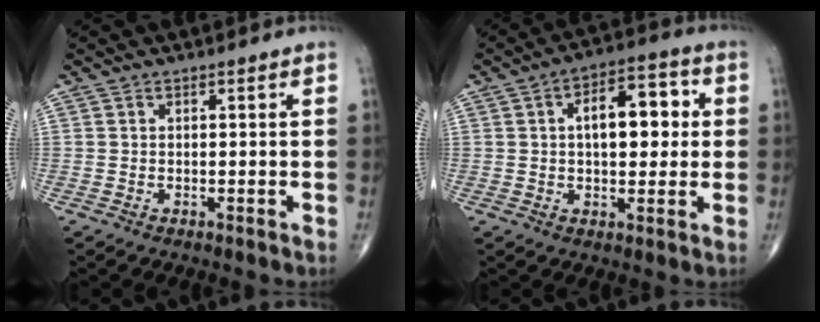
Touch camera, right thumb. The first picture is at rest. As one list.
[{"total": 12.8, "force": [2.0, 6.8, 10.7], "torque": [-0.125, 0.022, 0.024]}]